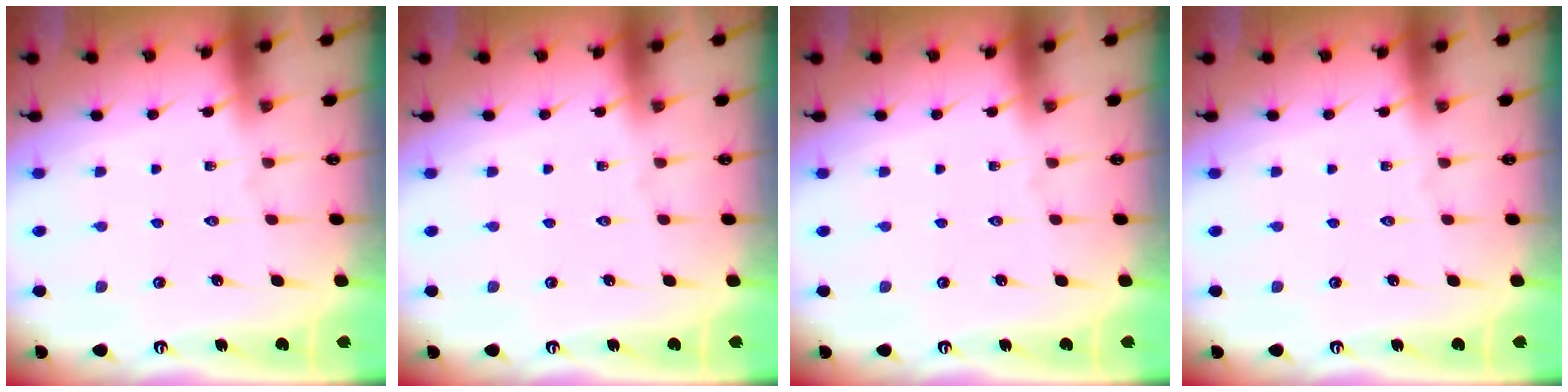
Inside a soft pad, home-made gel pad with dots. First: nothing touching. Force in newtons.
{"total": 0.0}
{"total": 0.0}
{"total": 0.0}